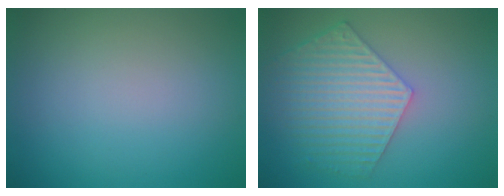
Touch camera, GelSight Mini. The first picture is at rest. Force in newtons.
{"total": 5.9, "press": 4.6, "slide": 3.7}